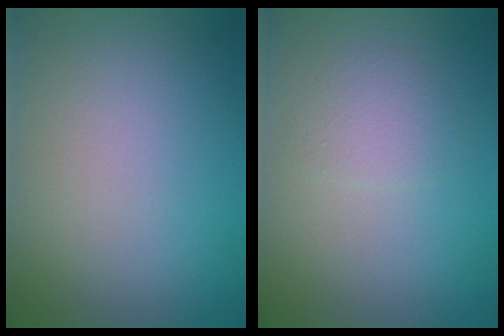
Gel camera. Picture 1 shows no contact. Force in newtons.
{"total": 1.6, "press": 1.6, "slide": 0.0}